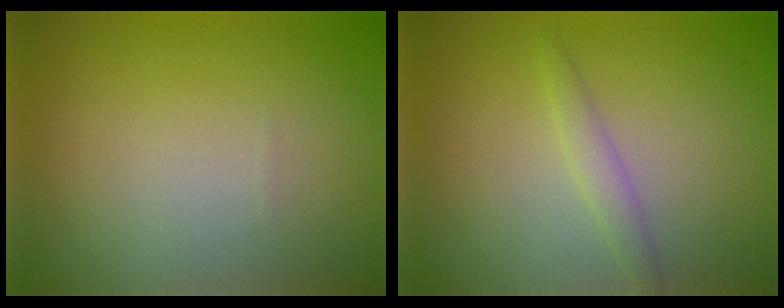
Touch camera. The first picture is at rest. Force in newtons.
{"total": 1.4, "press": 1.4, "slide": 0.1}